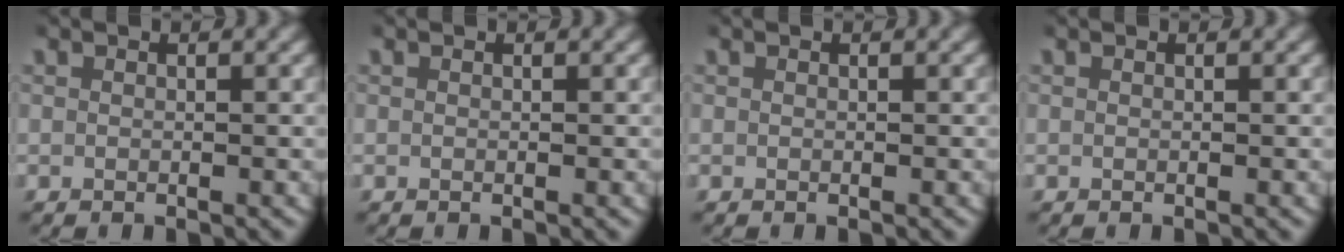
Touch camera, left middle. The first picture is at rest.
{"total": 0.0}
{"total": 0.0}
{"total": 0.0}